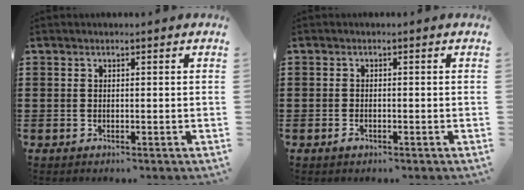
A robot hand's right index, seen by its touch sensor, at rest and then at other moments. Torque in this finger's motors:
{"motor_torque": [0.00, 2.14, 0.00, -0.01]}